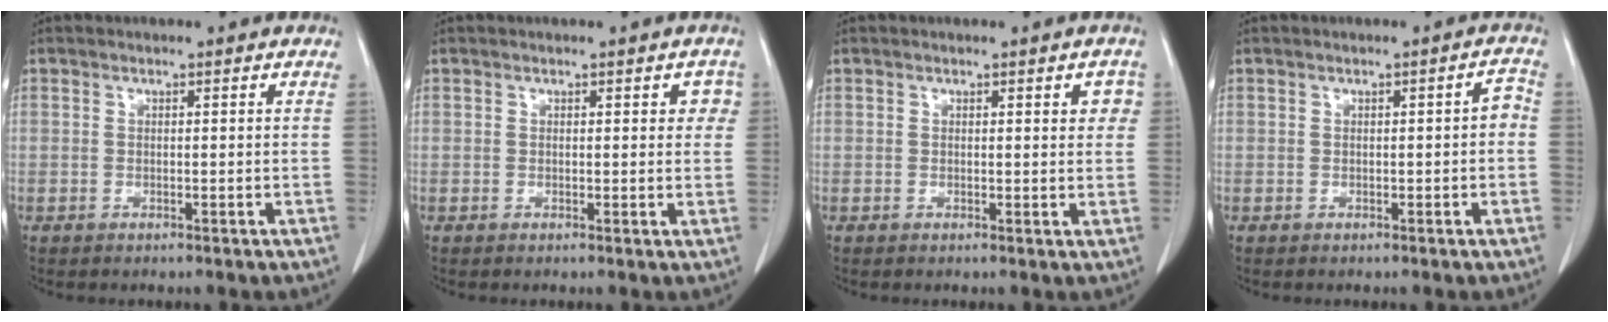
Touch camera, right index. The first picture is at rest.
{"total": 2.6, "force": [1.0, 1.6, 1.8], "torque": [-0.002, 0.007, 0.008]}
{"total": 2.6, "force": [0.9, 1.1, 2.1], "torque": [-0.014, 0.002, 0.009]}
{"total": 2.2, "force": [-0.1, 0.8, 2.0], "torque": [-0.016, 0.018, -0.003]}